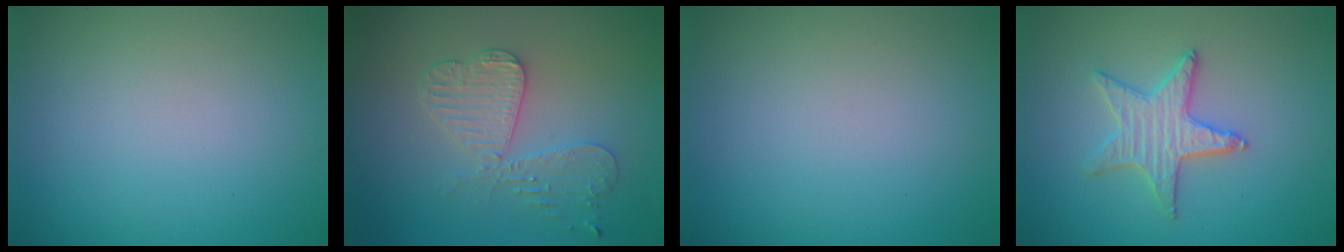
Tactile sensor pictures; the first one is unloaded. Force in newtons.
{"total": 3.5, "press": 3.4, "slide": 0.5}
{"total": 0.0}
{"total": 3.1, "press": 3.1, "slide": 0.4}